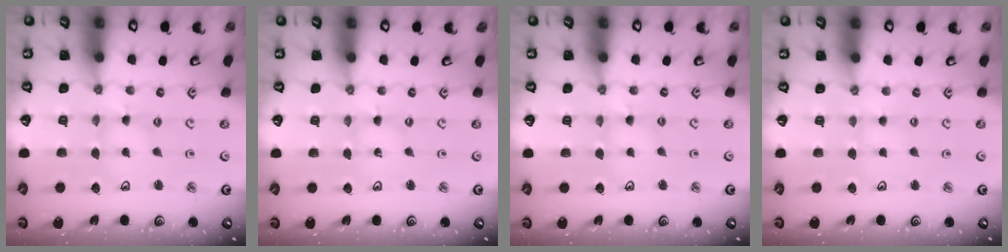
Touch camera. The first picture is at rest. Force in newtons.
{"total": 0.0}
{"total": 3.1, "press": 3.1, "slide": 0.3}
{"total": 2.4, "press": 2.4, "slide": 0.4}